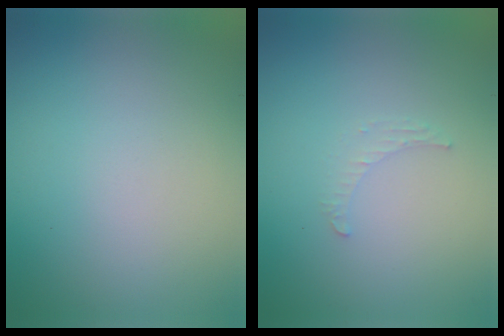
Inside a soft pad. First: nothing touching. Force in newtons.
{"total": 0.8, "press": 0.8, "slide": 0.3}